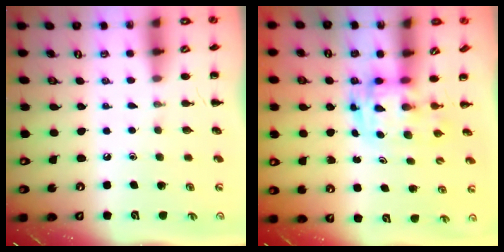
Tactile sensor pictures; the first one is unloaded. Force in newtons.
{"total": 2.8, "press": 2.8, "slide": 0.5}